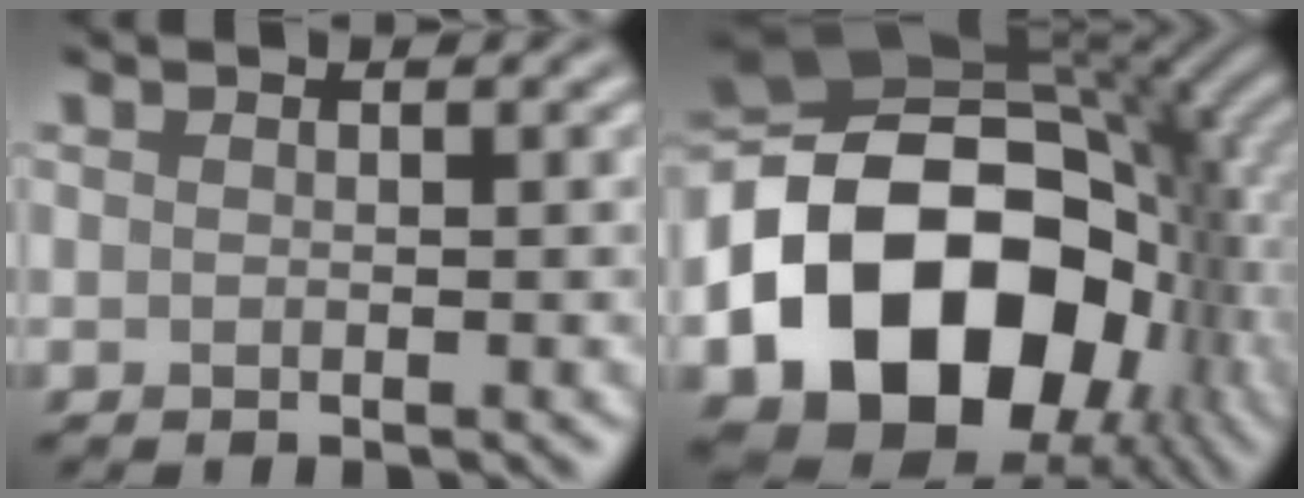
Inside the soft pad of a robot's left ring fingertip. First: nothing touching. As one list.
[{"total": 19.4, "force": [-4.8, 13.9, 12.6], "torque": [-0.215, -0.020, -0.081]}]